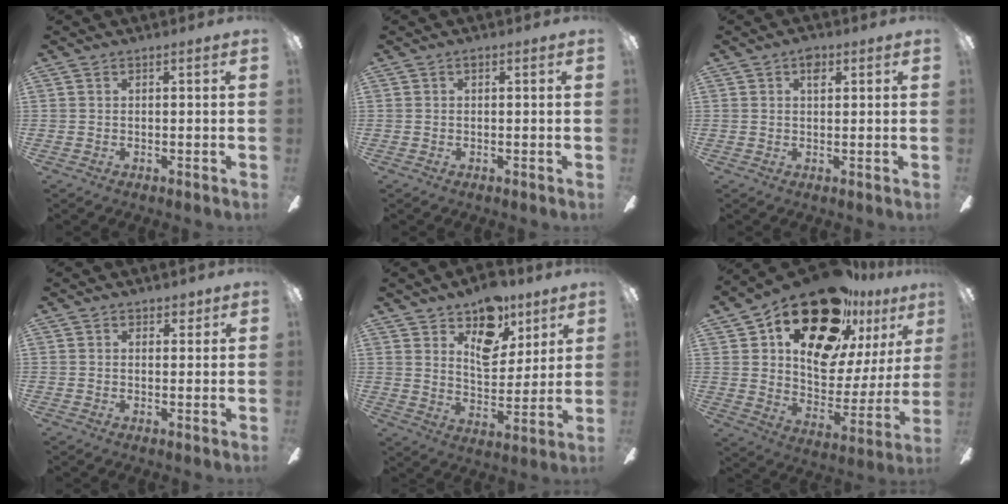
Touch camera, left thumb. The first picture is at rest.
{"total": 0.5, "force": [0.3, 0.3, 0.4], "torque": [-0.008, 0.004, 0.004]}
{"total": 2.9, "force": [1.5, 1.6, 1.9], "torque": [-0.024, -0.001, 0.022]}
{"total": 2.4, "force": [1.7, 1.5, 0.6], "torque": [0.002, -0.002, 0.029]}
{"total": 13.0, "force": [8.3, 7.7, 6.2], "torque": [-0.086, -0.047, 0.152]}
{"total": 24.1, "force": [17.9, 11.0, 11.7], "torque": [-0.176, -0.121, 0.315]}